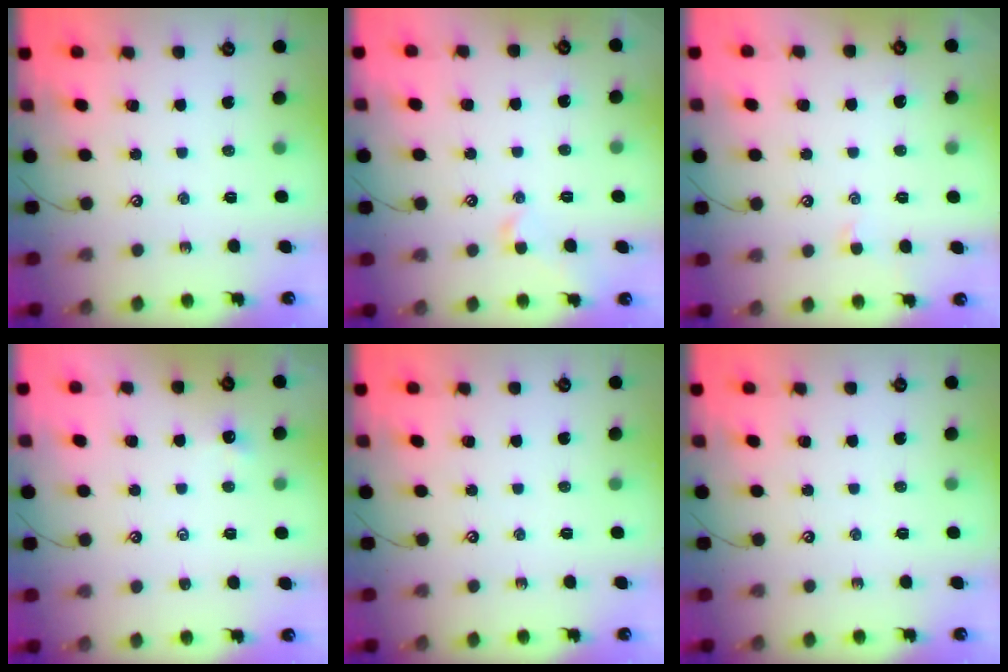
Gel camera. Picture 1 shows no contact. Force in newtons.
{"total": 0.5, "press": 0.5, "slide": 0.3}
{"total": 2.0, "press": 2.0, "slide": 0.3}
{"total": 0.5, "press": 0.4, "slide": 0.3}
{"total": 0.0}
{"total": 0.0}